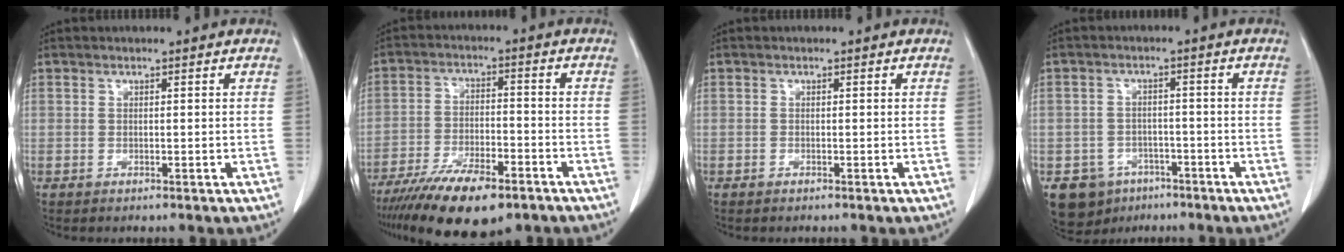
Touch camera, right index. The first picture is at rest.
{"total": 14.3, "force": [-10.1, 4.2, 9.2], "torque": [-0.165, -0.021, -0.170]}
{"total": 0.0}
{"total": 7.0, "force": [-4.0, 5.6, 1.2], "torque": [-0.024, 0.009, -0.053]}